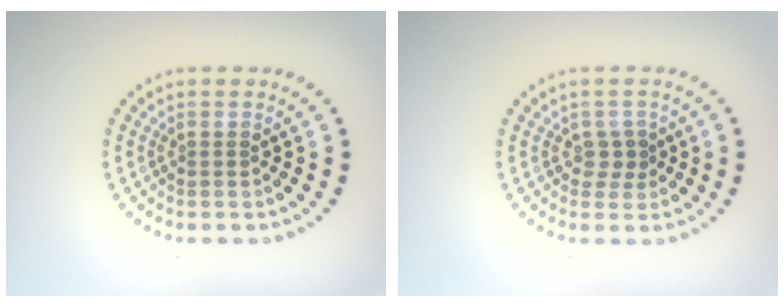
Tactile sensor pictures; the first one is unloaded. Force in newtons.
{"total": 1.5, "press": 1.3, "slide": 0.7}